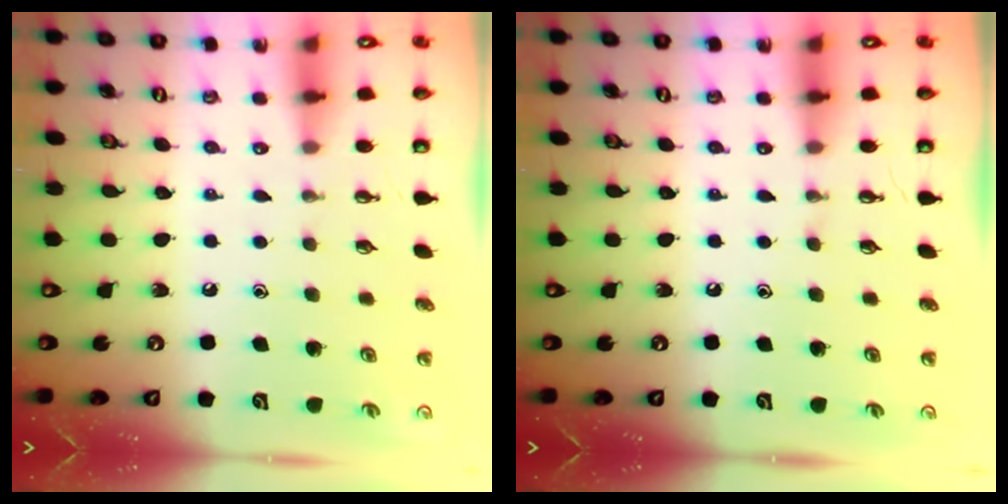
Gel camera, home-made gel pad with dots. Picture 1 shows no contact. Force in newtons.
{"total": 0.0}